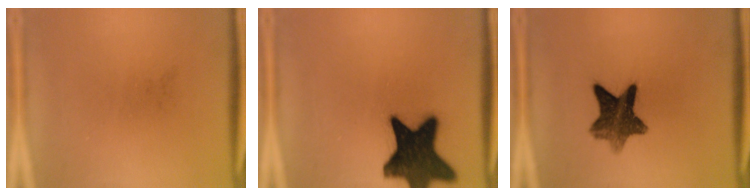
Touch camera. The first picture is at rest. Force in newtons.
{"total": 17.5}
{"total": 8.9}